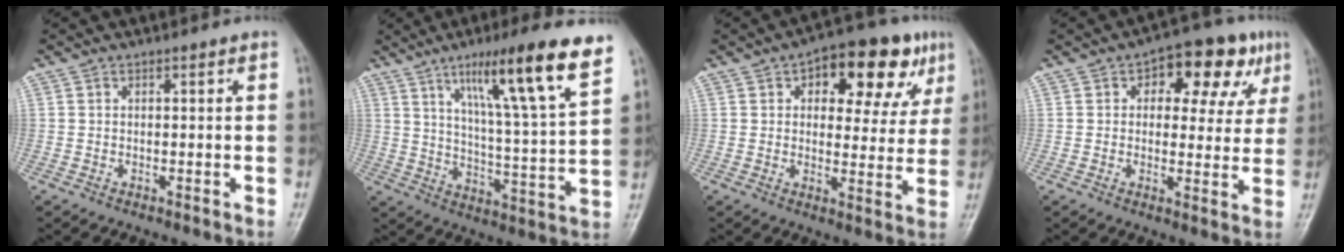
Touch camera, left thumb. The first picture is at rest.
{"total": 18.0, "force": [10.3, 1.5, 14.7], "torque": [-0.218, -0.045, 0.163]}
{"total": 15.1, "force": [6.7, 7.8, 11.1], "torque": [-0.094, 0.001, 0.084]}
{"total": 12.6, "force": [5.1, 7.1, 9.0], "torque": [-0.065, 0.009, 0.061]}